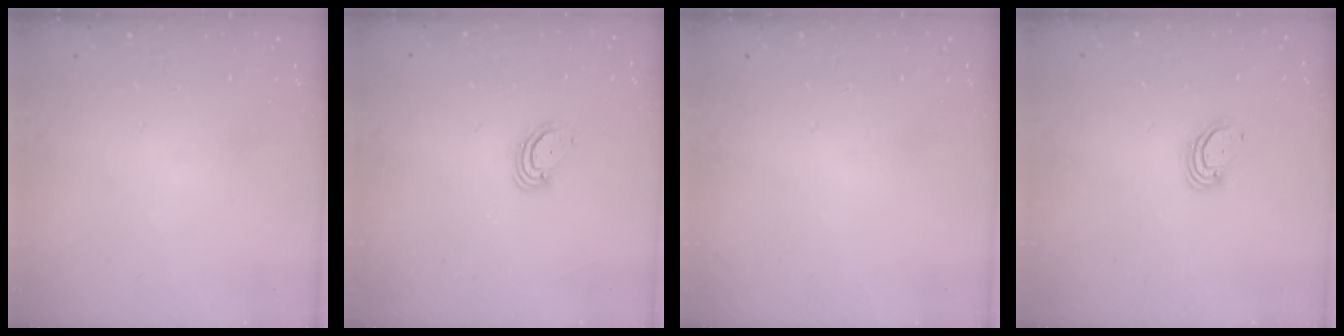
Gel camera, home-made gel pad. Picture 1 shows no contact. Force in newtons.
{"total": 3.5, "press": 3.5, "slide": 0.3}
{"total": 0.0}
{"total": 3.0, "press": 2.9, "slide": 0.3}